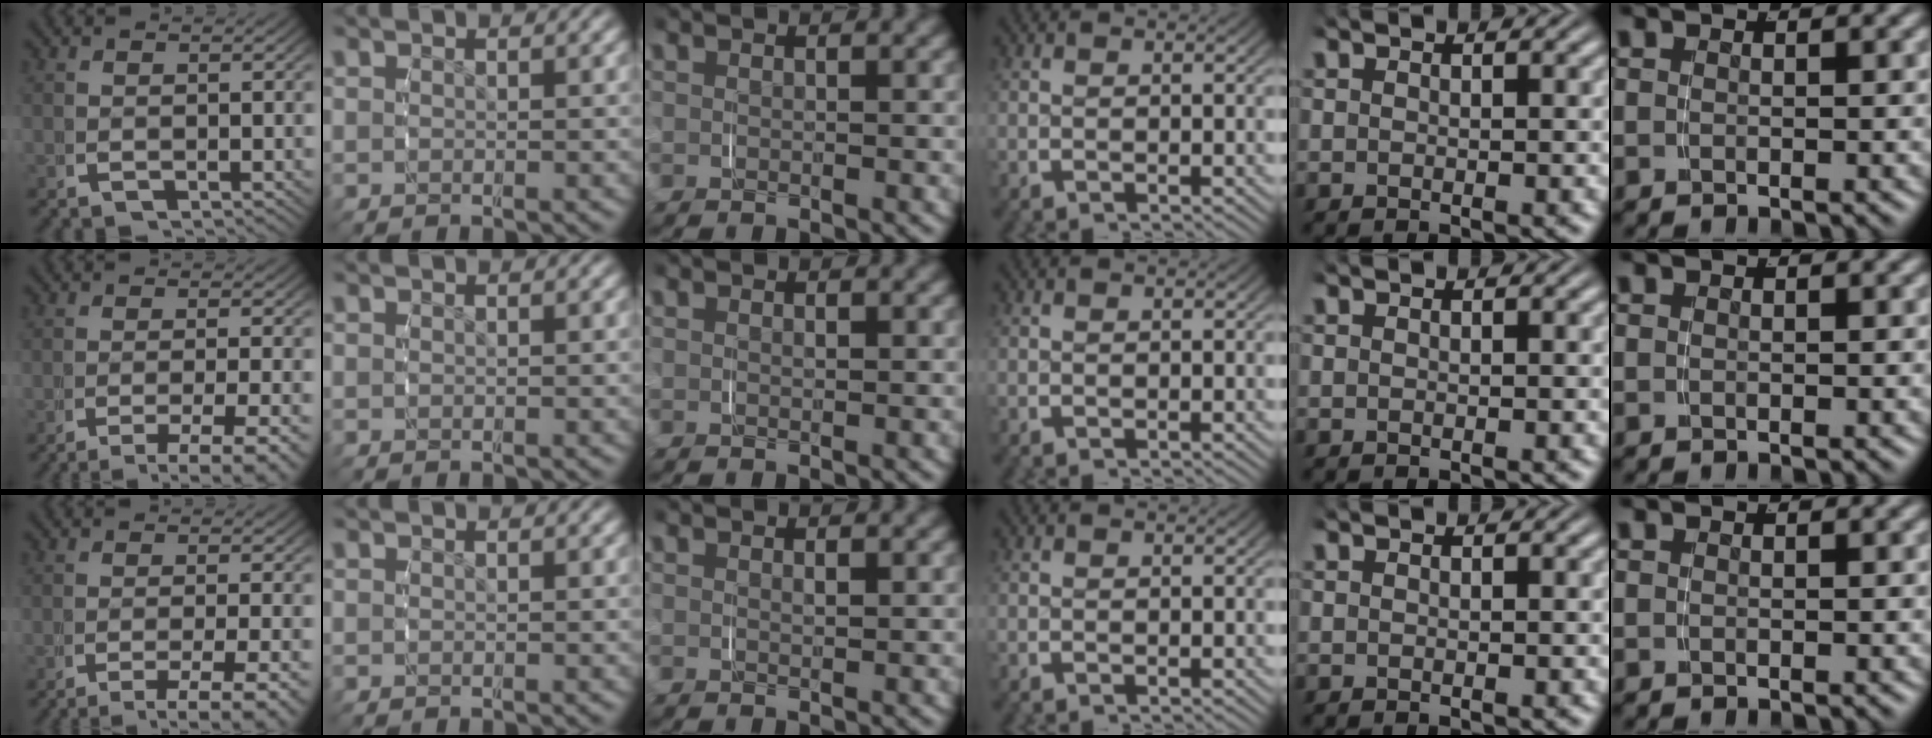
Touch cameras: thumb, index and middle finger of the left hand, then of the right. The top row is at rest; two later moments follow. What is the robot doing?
{"motion": "grasp_and_lifting", "object": "measuring cup"}